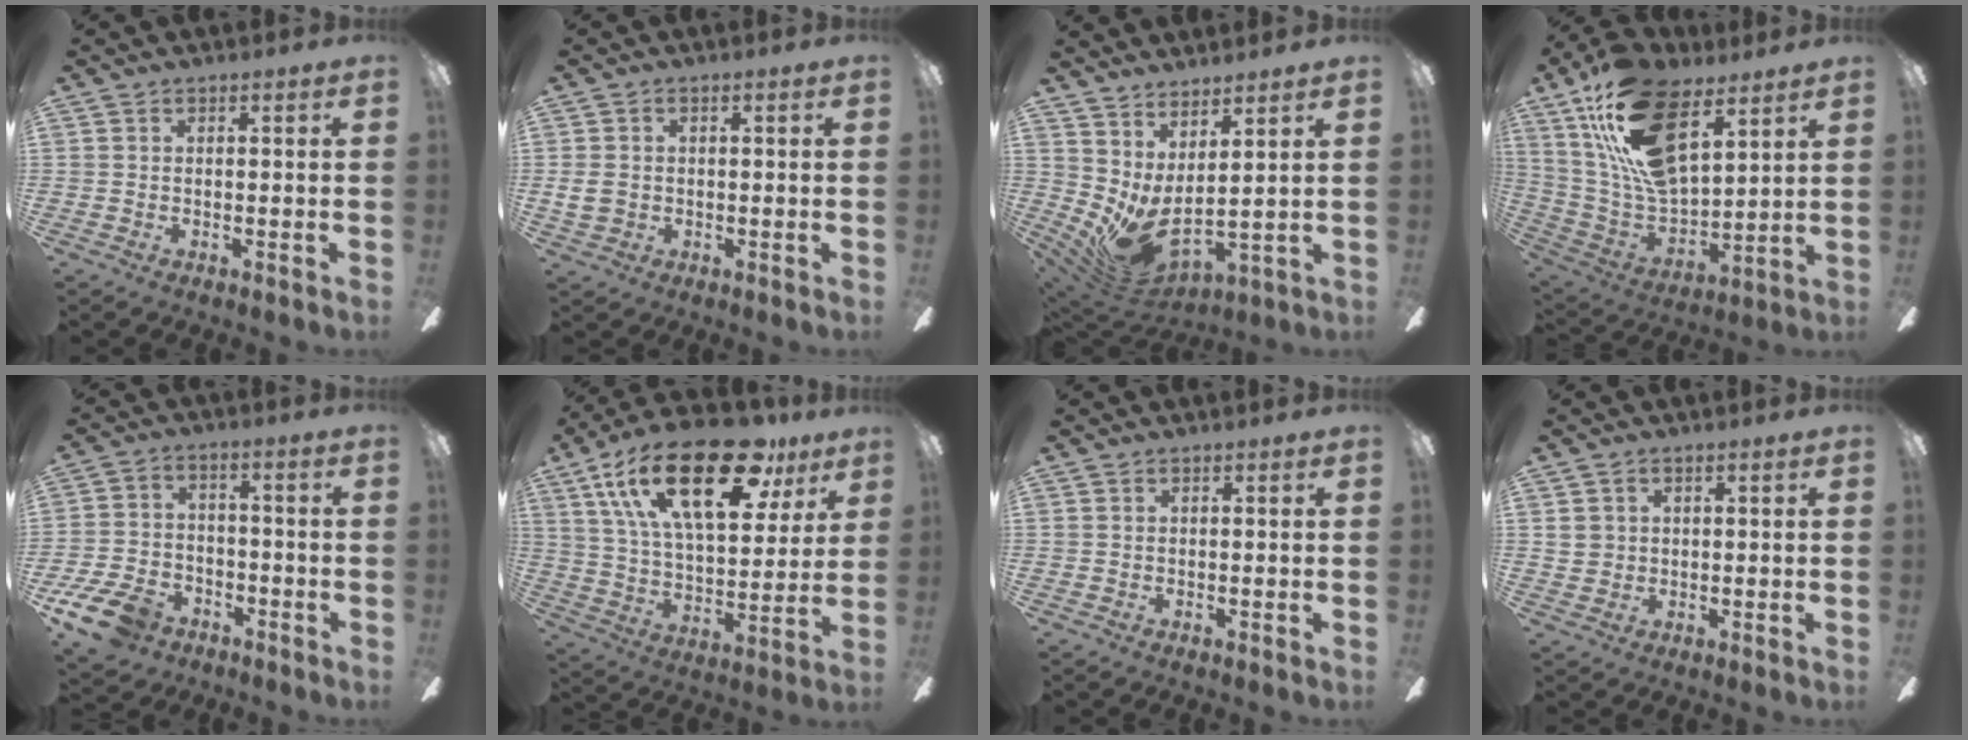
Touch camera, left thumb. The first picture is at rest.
{"total": 3.7, "force": [-0.2, 2.9, 2.2], "torque": [-0.046, 0.006, -0.004]}
{"total": 8.8, "force": [-0.4, 3.4, 8.1], "torque": [-0.164, -0.030, 0.005]}
{"total": 22.9, "force": [12.2, 11.5, 15.6], "torque": [-0.315, -0.052, 0.219]}
{"total": 11.0, "force": [-7.3, 6.3, 5.2], "torque": [-0.117, 0.041, -0.136]}
{"total": 28.8, "force": [14.8, 12.9, 21.1], "torque": [-0.359, -0.063, 0.246]}
{"total": 0.0}
{"total": 2.7, "force": [0.6, 2.5, 0.7], "torque": [-0.011, 0.001, 0.009]}